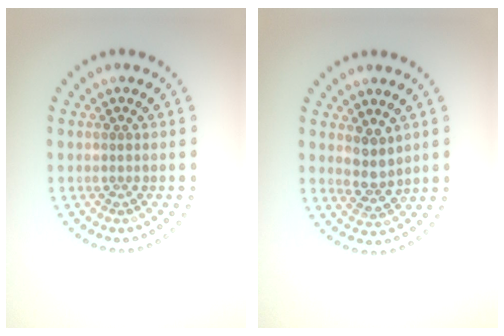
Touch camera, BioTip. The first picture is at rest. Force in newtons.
{"total": 2.3, "press": 2.0, "slide": 1.2}